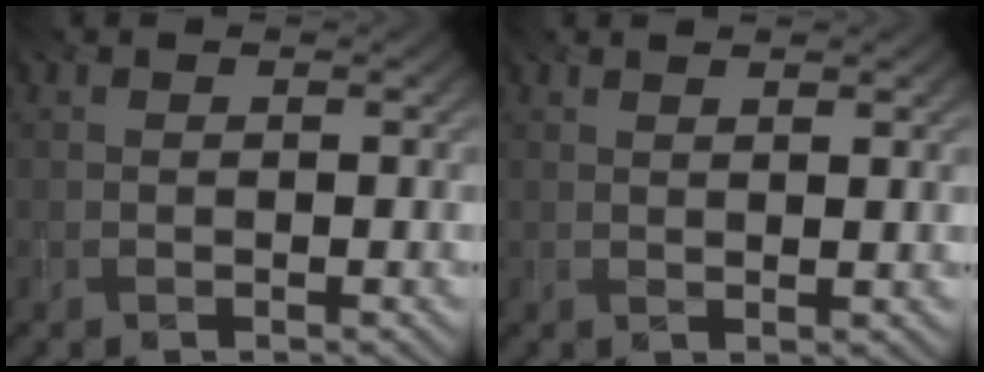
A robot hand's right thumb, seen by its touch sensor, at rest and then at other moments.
{"total": 1.9, "force": [1.4, 0.0, 1.3], "torque": [-0.016, -0.002, 0.025]}